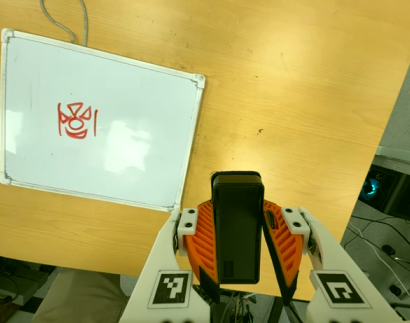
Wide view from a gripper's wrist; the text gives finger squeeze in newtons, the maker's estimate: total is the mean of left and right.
{"total": 6.5, "left": 5.3, "right": 7.8}